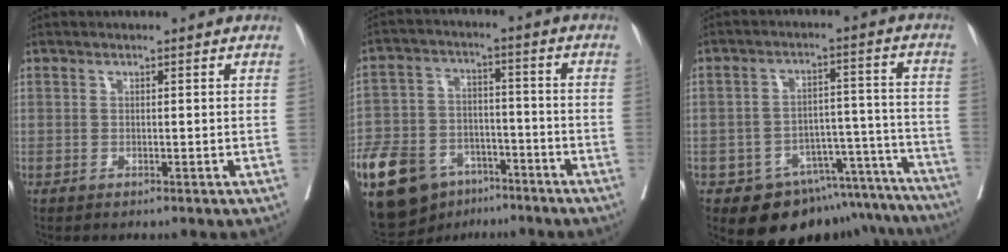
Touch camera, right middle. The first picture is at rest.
{"total": 18.8, "force": [-11.8, 10.9, 9.9], "torque": [-0.229, 0.004, -0.200]}
{"total": 15.0, "force": [-12.7, 7.2, 3.2], "torque": [-0.009, 0.062, -0.159]}